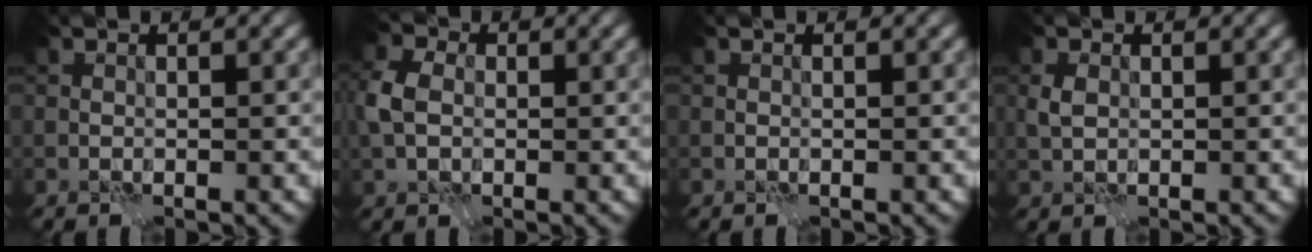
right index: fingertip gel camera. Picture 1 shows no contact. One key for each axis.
{"total": 4.5, "fx": -0.1, "fy": 3.3, "fz": 3.0, "tx": -0.078, "ty": 0.006, "tz": -0.009}
{"total": 0.0}
{"total": 1.5, "fx": 0.2, "fy": 1.1, "fz": 1.0, "tx": -0.025, "ty": 0.004, "tz": 0.004}